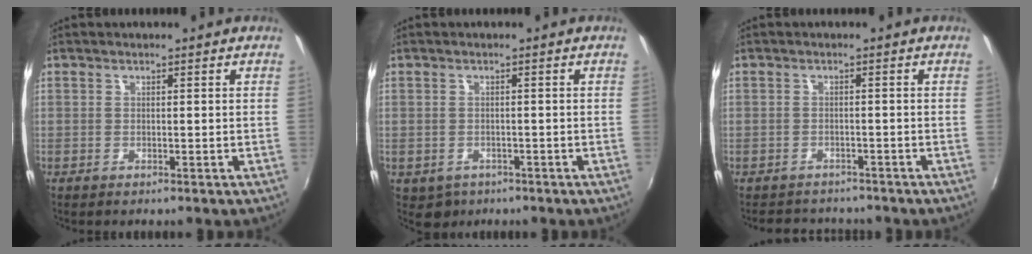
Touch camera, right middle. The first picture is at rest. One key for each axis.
{"total": 3.7, "fx": -1.5, "fy": 3.1, "fz": 1.2, "tx": -0.030, "ty": -0.006, "tz": -0.016}
{"total": 5.5, "fx": -4.9, "fy": 2.3, "fz": 0.9, "tx": -0.027, "ty": -0.001, "tz": -0.073}